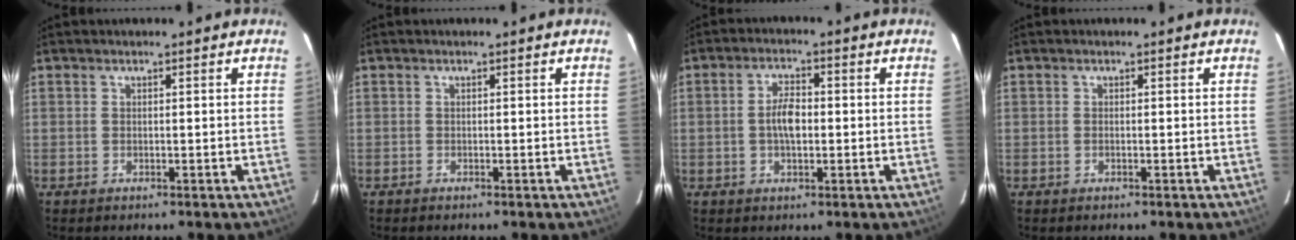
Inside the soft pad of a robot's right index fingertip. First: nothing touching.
{"total": 0.0}
{"total": 4.7, "force": [-0.4, 2.2, 4.1], "torque": [-0.078, 0.008, -0.007]}
{"total": 0.0}